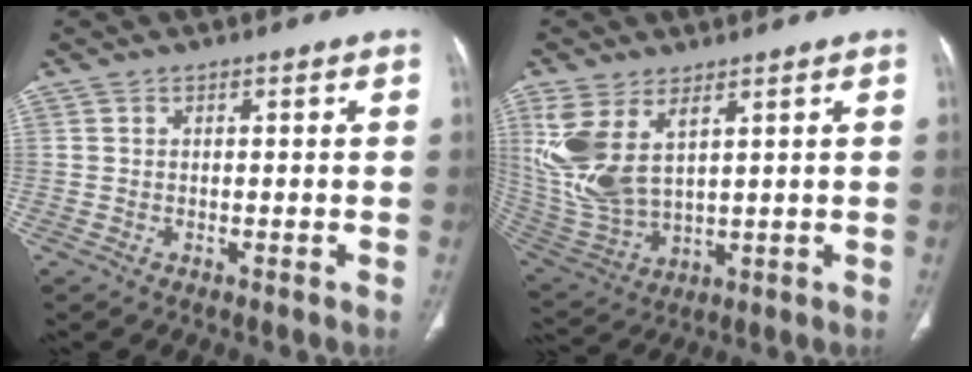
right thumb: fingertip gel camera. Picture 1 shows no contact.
{"total": 12.9, "force": [5.0, 6.4, 10.0], "torque": [-0.228, -0.016, 0.121]}